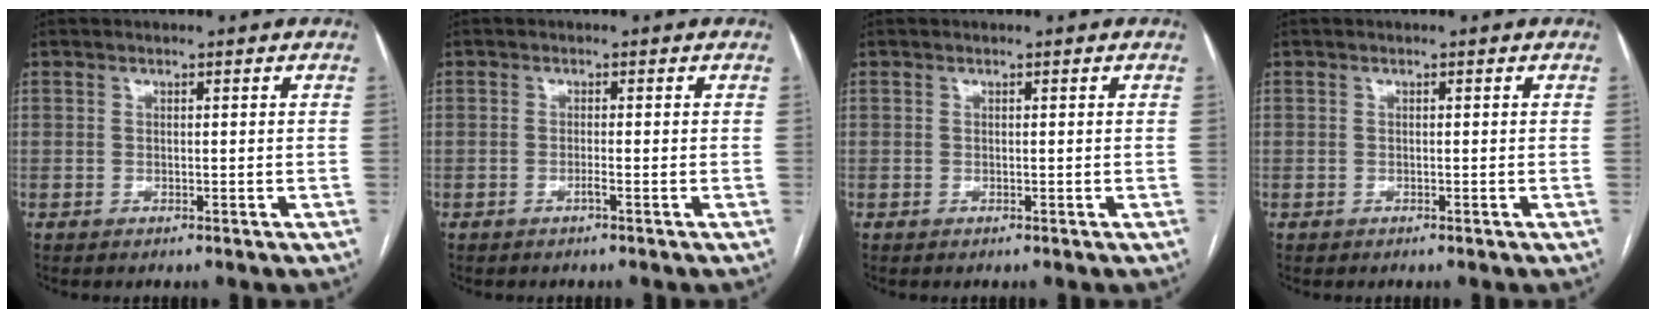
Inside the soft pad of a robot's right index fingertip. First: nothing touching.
{"total": 0.8, "force": [-0.5, -0.2, 0.6], "torque": [-0.010, 0.001, -0.010]}
{"total": 0.0}
{"total": 0.0}